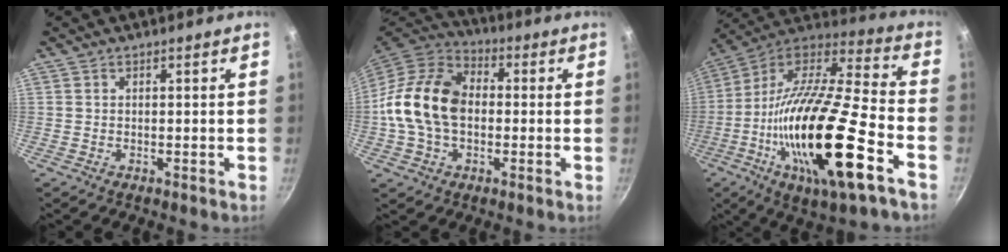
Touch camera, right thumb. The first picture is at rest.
{"total": 16.6, "force": [-0.5, 11.6, 11.8], "torque": [-0.196, 0.032, -0.025]}
{"total": 29.0, "force": [-10.0, 7.5, 26.2], "torque": [-0.451, 0.016, -0.186]}